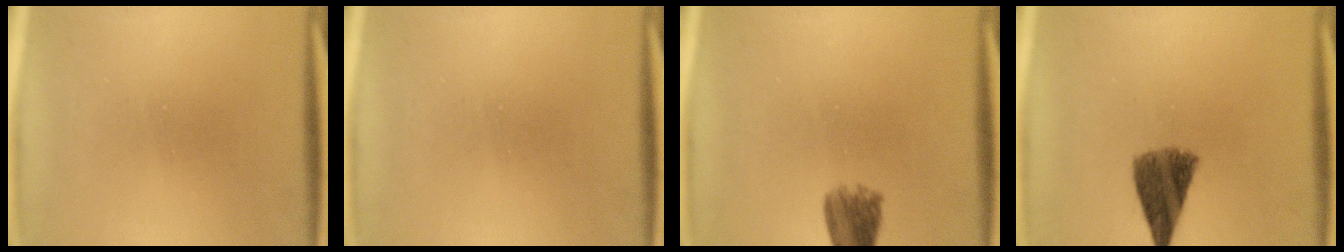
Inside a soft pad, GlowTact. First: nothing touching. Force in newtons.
{"total": 0.0}
{"total": 4.2}
{"total": 8.8}